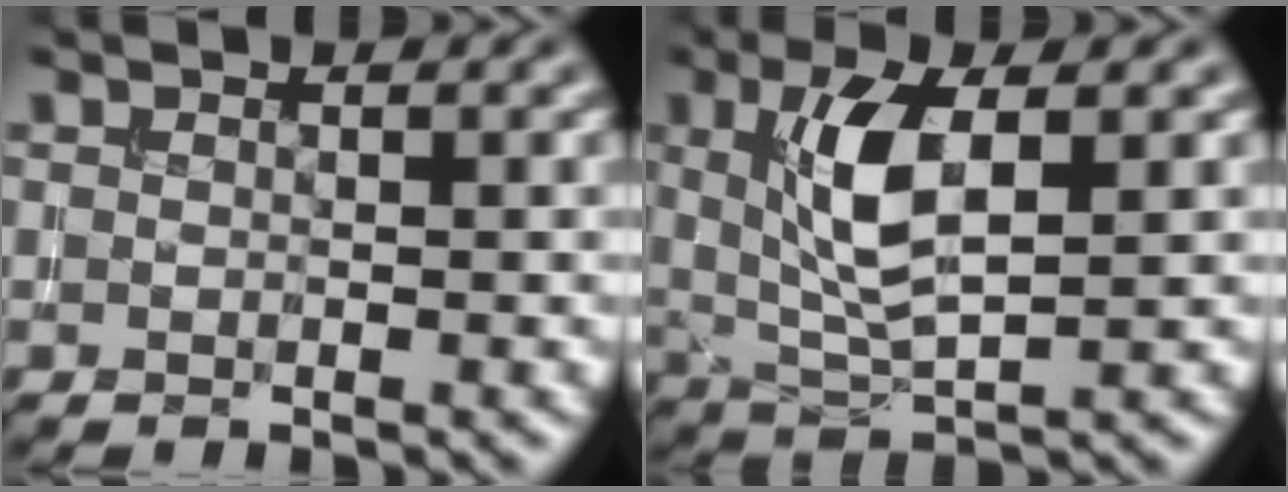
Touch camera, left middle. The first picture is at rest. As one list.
[{"total": 6.1, "force": [1.4, 2.3, 5.5], "torque": [-0.112, 0.002, 0.031]}]